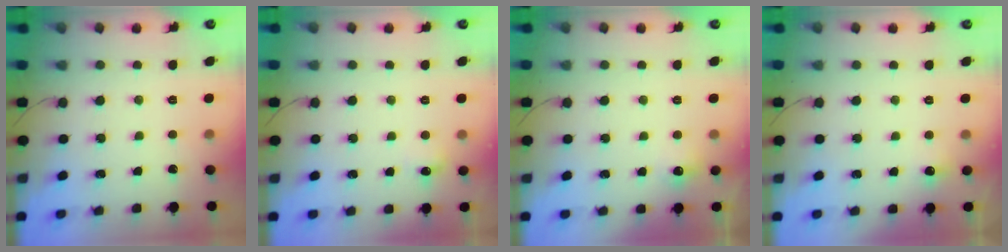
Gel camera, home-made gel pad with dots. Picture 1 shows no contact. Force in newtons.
{"total": 4.6, "press": 4.0, "slide": 2.3}
{"total": 5.5, "press": 5.4, "slide": 1.2}
{"total": 4.6, "press": 4.4, "slide": 1.6}